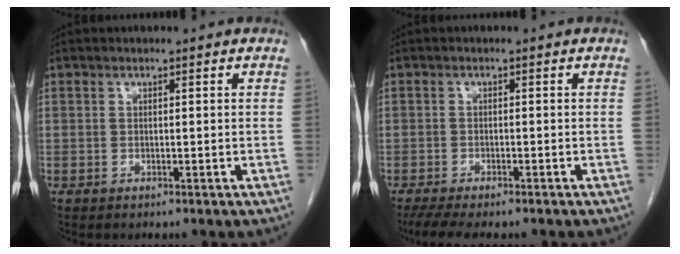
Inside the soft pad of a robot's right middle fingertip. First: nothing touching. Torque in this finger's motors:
{"motor_torque": [1.00, -0.63, 0.20, 0.07]}